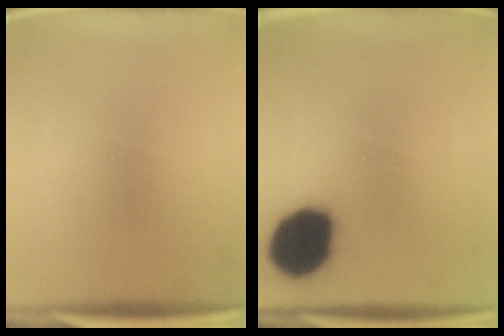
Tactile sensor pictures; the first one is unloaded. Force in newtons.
{"total": 18.9}